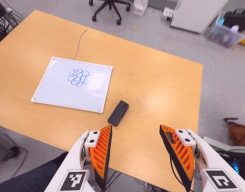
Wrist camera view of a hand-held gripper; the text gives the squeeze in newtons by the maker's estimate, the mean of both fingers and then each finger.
{"total": 0.0}